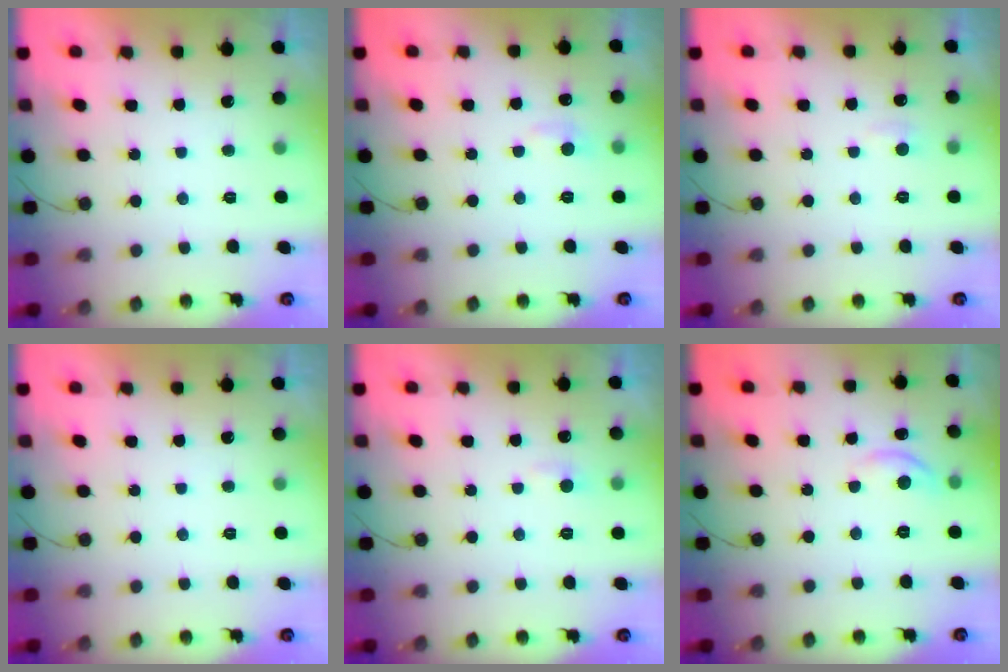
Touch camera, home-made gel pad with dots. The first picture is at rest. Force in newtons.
{"total": 4.8, "press": 4.8, "slide": 0.6}
{"total": 3.3, "press": 3.3, "slide": 0.4}
{"total": 0.0}
{"total": 3.9, "press": 3.9, "slide": 0.4}
{"total": 4.9, "press": 4.9, "slide": 0.5}